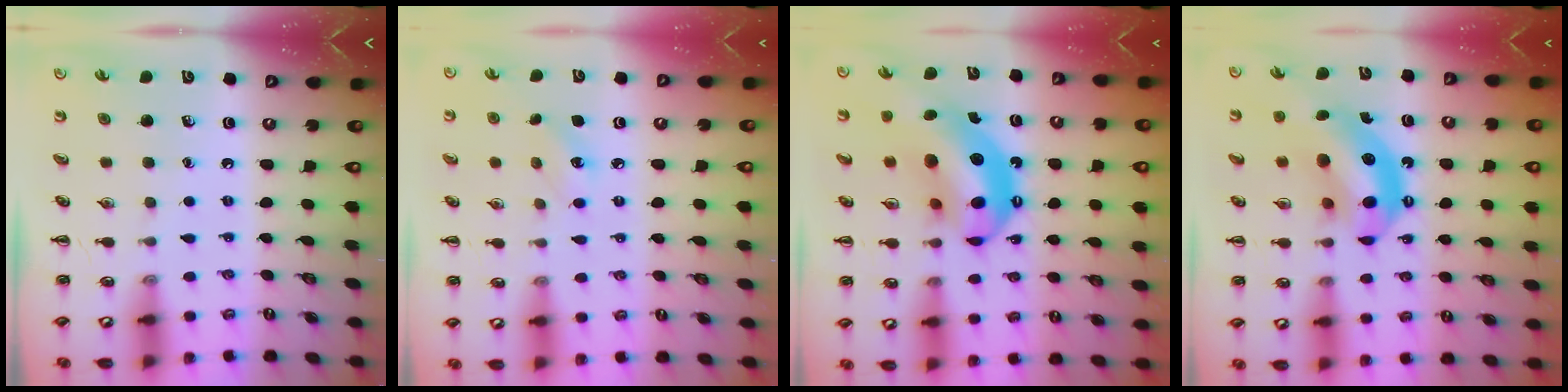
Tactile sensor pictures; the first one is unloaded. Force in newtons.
{"total": 5.8, "press": 5.6, "slide": 1.6}
{"total": 15.9, "press": 15.2, "slide": 4.4}
{"total": 13.4, "press": 12.9, "slide": 3.6}